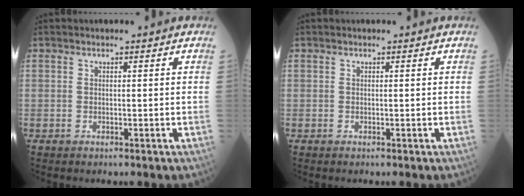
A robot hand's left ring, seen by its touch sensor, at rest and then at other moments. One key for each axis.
{"total": 0.0}